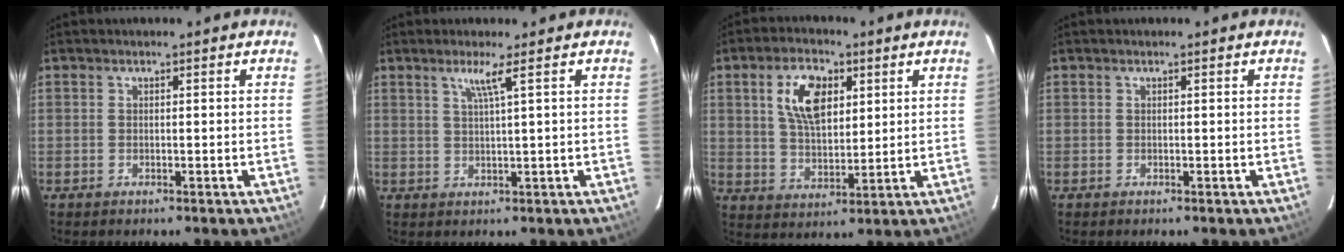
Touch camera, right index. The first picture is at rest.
{"total": 2.8, "force": [1.5, -0.9, 2.3], "torque": [-0.037, -0.002, 0.031]}
{"total": 10.0, "force": [3.7, 5.4, 7.6], "torque": [-0.143, 0.017, 0.071]}
{"total": 0.0}